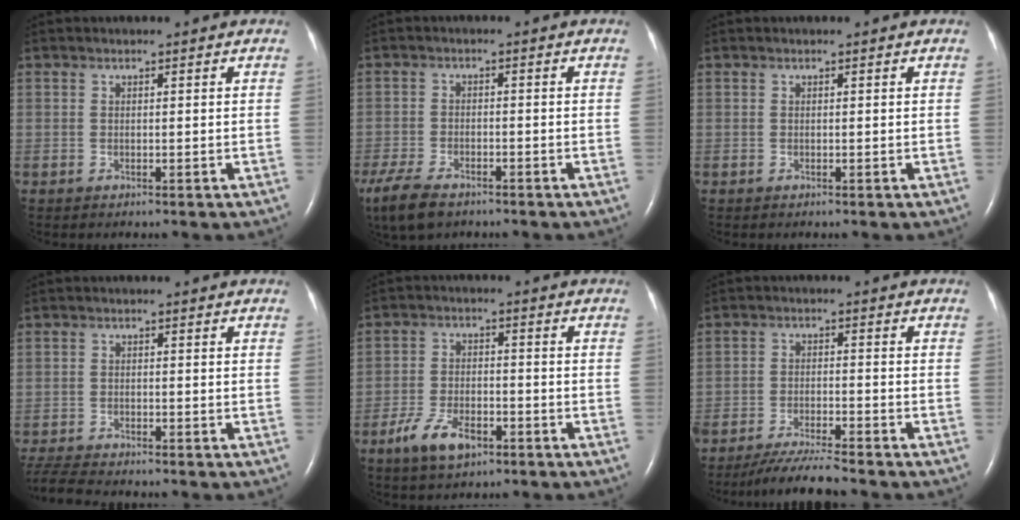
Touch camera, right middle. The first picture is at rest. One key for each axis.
{"total": 10.5, "fx": -7.5, "fy": 4.7, "fz": 5.8, "tx": -0.131, "ty": -0.019, "tz": -0.124}
{"total": 0.0}
{"total": 6.4, "fx": -6.1, "fy": 0.4, "fz": 2.0, "tx": -0.037, "ty": -0.018, "tz": -0.107}
{"total": 6.9, "fx": -4.2, "fy": 3.0, "fz": 4.7, "tx": -0.100, "ty": -0.003, "tz": -0.074}
{"total": 6.8, "fx": -6.2, "fy": -0.5, "fz": 2.6, "tx": -0.044, "ty": -0.021, "tz": -0.111}